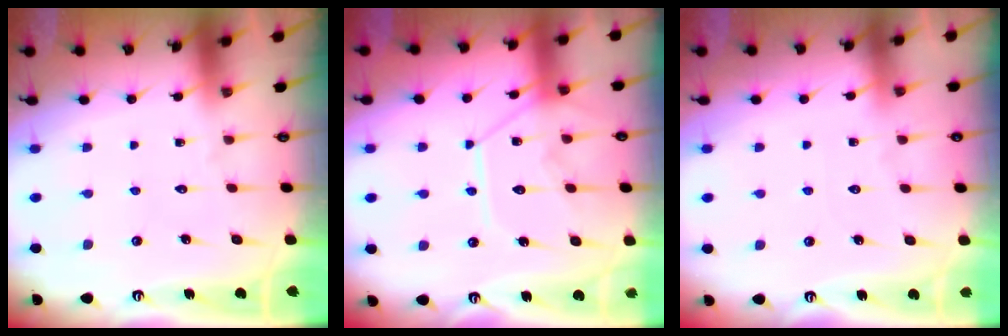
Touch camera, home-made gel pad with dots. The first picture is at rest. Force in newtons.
{"total": 13.8, "press": 13.8, "slide": 1.5}
{"total": 2.4, "press": 2.4, "slide": 0.3}